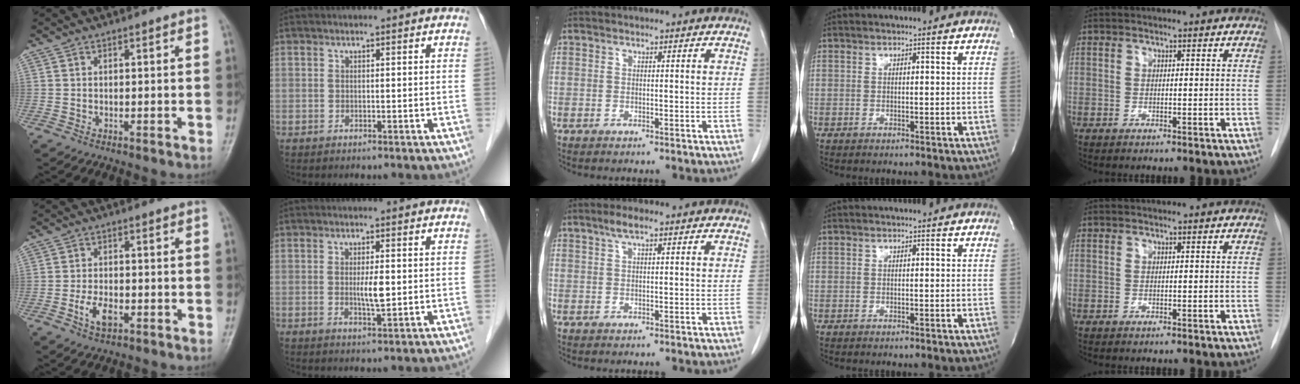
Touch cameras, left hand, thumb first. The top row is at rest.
{"thumb": {"total": 4.5, "force": [-1.9, 2.4, 3.3], "torque": [-0.063, 0.006, -0.032]}, "index": {"total": 2.9, "force": [0.2, 0.4, 2.8], "torque": [-0.053, -0.004, 0.006]}, "middle": {"total": 2.2, "force": [1.4, 0.4, 1.6], "torque": [-0.035, 0.006, 0.026]}}